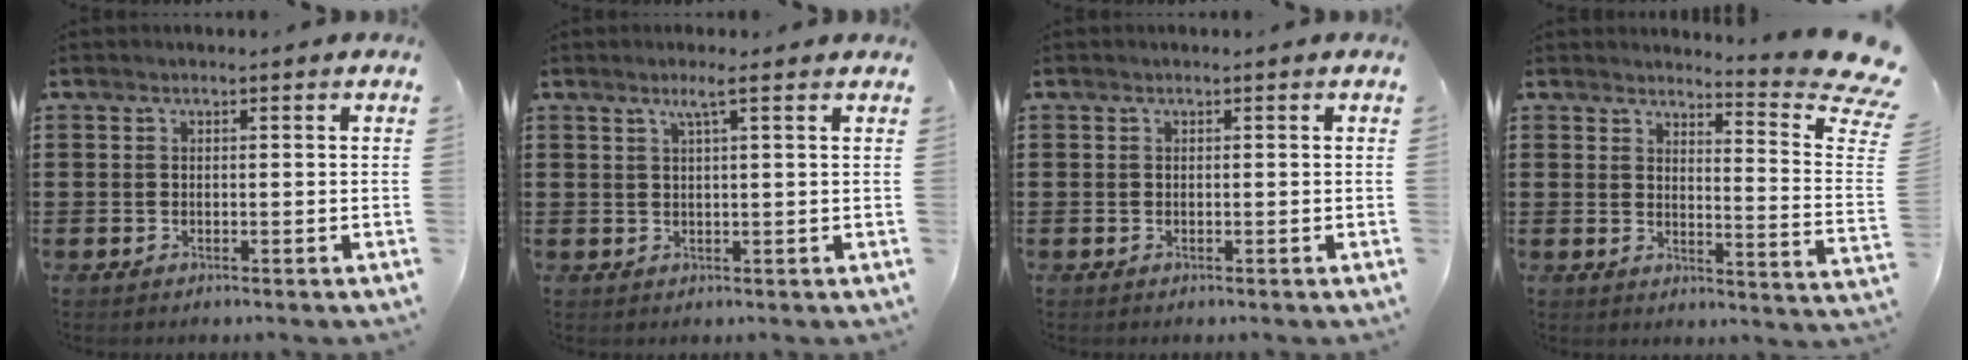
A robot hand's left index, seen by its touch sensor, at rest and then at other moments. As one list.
[{"total": 2.5, "force": [1.5, -0.2, 2.0], "torque": [-0.042, -0.002, 0.025]}, {"total": 0.0}, {"total": 5.8, "force": [4.7, -0.2, 3.3], "torque": [-0.060, -0.045, 0.073]}]